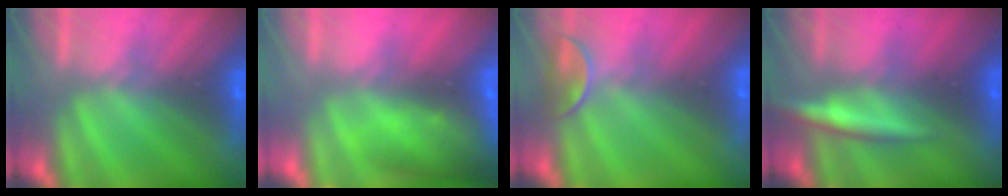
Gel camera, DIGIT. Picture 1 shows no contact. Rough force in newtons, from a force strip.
{"total": 14.6}
{"total": 2.4}
{"total": 3.0}